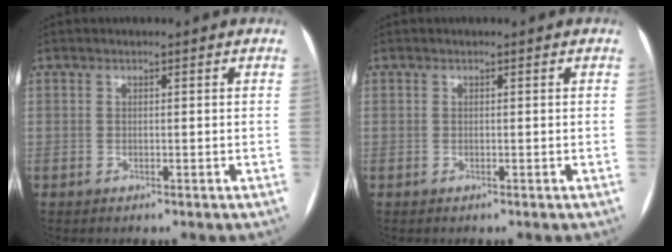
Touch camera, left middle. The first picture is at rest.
{"total": 0.0}